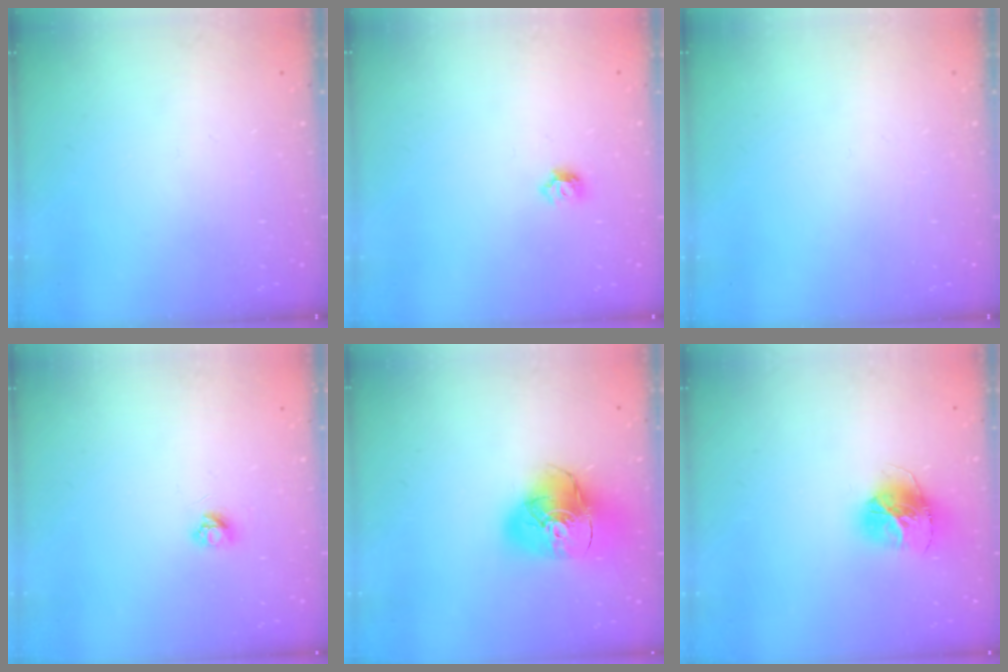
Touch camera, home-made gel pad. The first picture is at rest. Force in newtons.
{"total": 5.1, "press": 5.0, "slide": 0.9}
{"total": 0.0}
{"total": 3.2, "press": 3.2, "slide": 0.3}
{"total": 17.8, "press": 17.7, "slide": 1.9}
{"total": 14.1, "press": 14.0, "slide": 1.5}